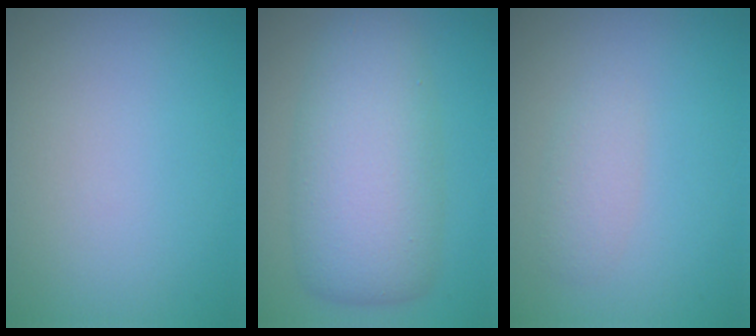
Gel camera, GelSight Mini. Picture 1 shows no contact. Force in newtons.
{"total": 8.0, "press": 8.0, "slide": 0.4}
{"total": 1.7, "press": 1.7, "slide": 0.2}